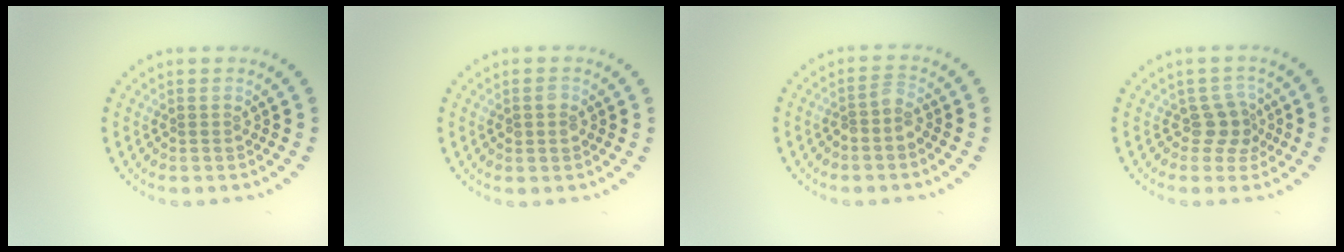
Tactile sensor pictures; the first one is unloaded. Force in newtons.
{"total": 1.1, "press": 1.1, "slide": 0.0}
{"total": 1.6, "press": 1.2, "slide": 1.0}
{"total": 2.3, "press": 1.9, "slide": 1.3}